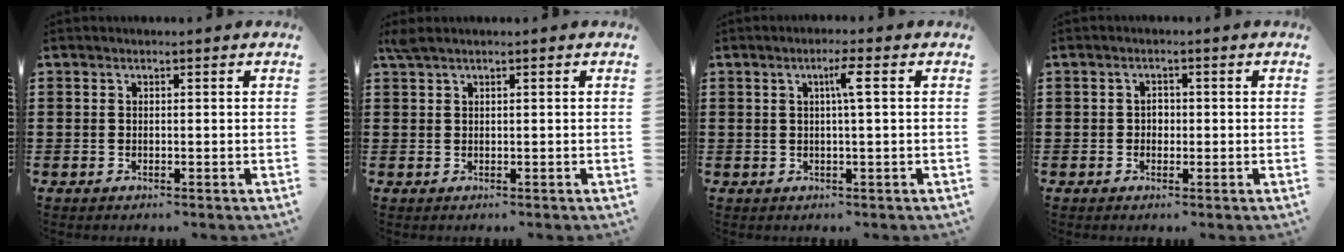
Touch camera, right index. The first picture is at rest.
{"total": 0.8, "force": [0.5, 0.0, 0.6], "torque": [-0.014, 0.000, 0.010]}
{"total": 2.9, "force": [0.5, -0.4, 2.9], "torque": [-0.054, -0.002, 0.004]}
{"total": 1.3, "force": [-0.3, 1.0, 0.8], "torque": [-0.017, 0.003, -0.006]}